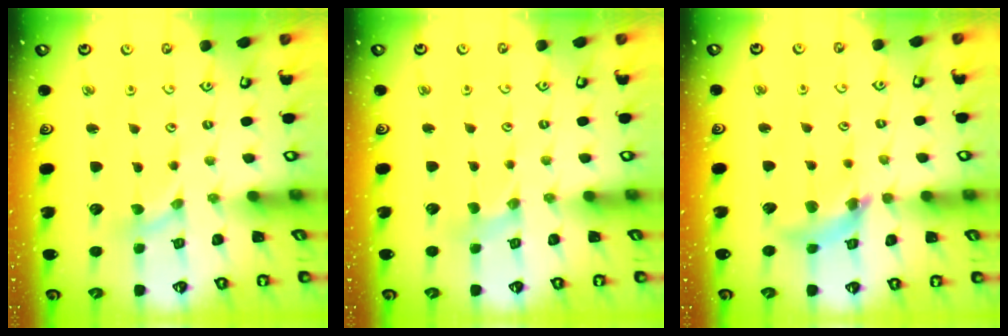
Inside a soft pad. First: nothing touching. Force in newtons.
{"total": 0.7, "press": 0.7, "slide": 0.1}
{"total": 12.1, "press": 12.0, "slide": 1.5}